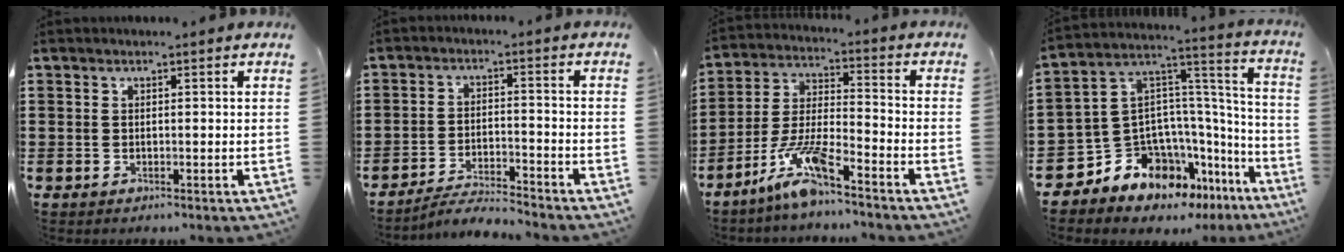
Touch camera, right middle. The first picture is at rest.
{"total": 4.4, "force": [-4.3, 0.2, 1.1], "torque": [-0.028, 0.000, -0.089]}
{"total": 8.8, "force": [-6.7, 0.8, 5.7], "torque": [-0.131, -0.013, -0.133]}
{"total": 10.4, "force": [-8.5, 5.5, 2.6], "torque": [-0.084, -0.006, -0.167]}